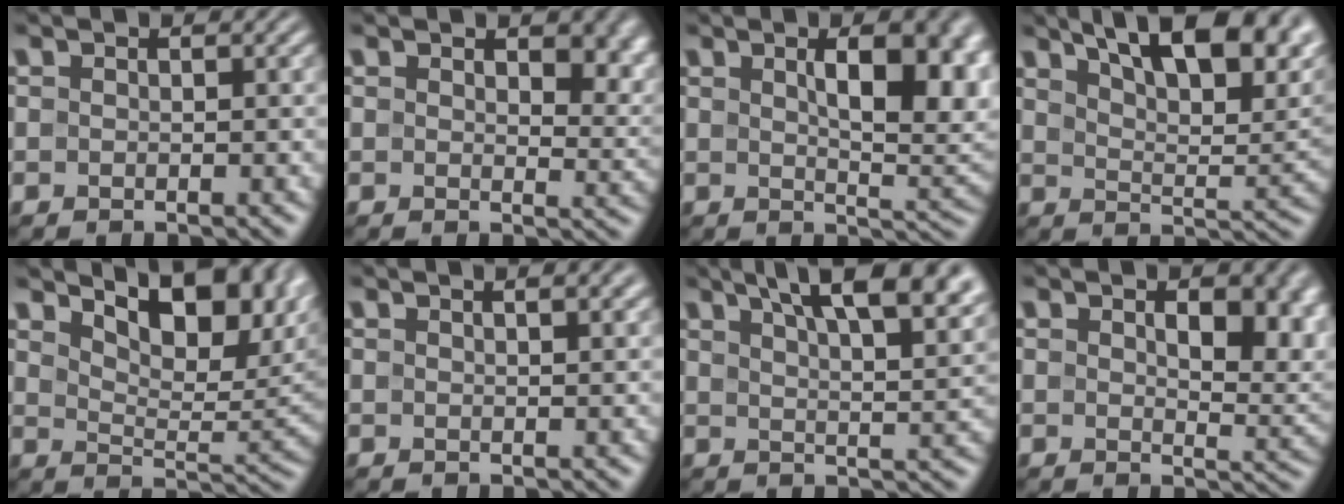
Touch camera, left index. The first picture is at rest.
{"total": 5.0, "force": [2.3, 2.8, 3.5], "torque": [-0.050, -0.011, 0.038]}
{"total": 8.3, "force": [2.1, 3.1, 7.4], "torque": [-0.101, 0.001, 0.038]}
{"total": 13.7, "force": [8.5, 4.7, 9.6], "torque": [-0.121, 0.028, 0.118]}
{"total": 10.0, "force": [5.2, 4.1, 7.6], "torque": [-0.109, 0.009, 0.079]}
{"total": 2.6, "force": [1.6, 0.7, 1.9], "torque": [-0.011, 0.008, 0.017]}
{"total": 12.2, "force": [7.6, 4.2, 8.6], "torque": [-0.090, 0.039, 0.082]}
{"total": 6.2, "force": [2.0, 3.1, 5.0], "torque": [-0.063, -0.008, 0.038]}